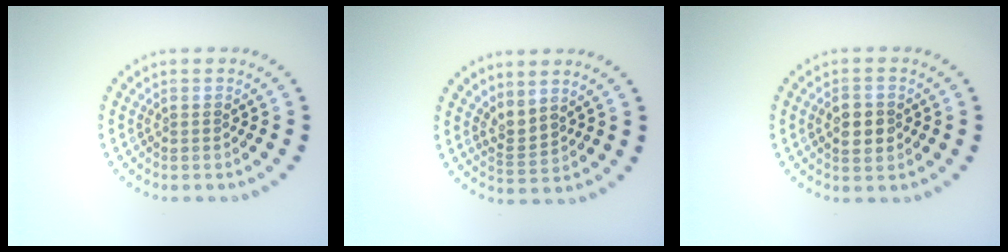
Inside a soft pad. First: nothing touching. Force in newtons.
{"total": 2.1, "press": 1.4, "slide": 1.6}
{"total": 2.9, "press": 2.9, "slide": 0.1}